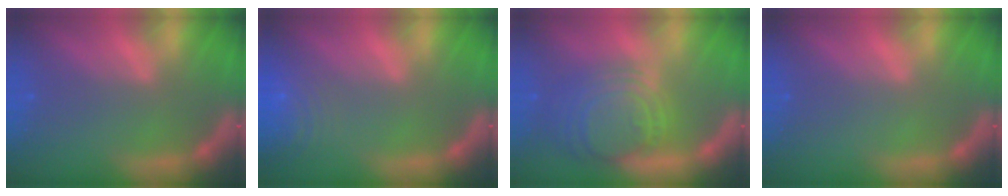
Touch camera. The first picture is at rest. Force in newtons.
{"total": 8.0}
{"total": 10.0}
{"total": 0.0}